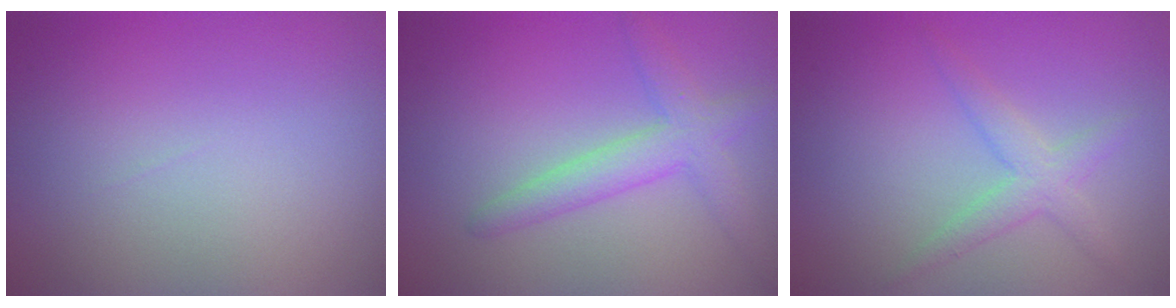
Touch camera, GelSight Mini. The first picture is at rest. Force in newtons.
{"total": 3.4, "press": 3.4, "slide": 0.1}
{"total": 2.4, "press": 2.4, "slide": 0.1}